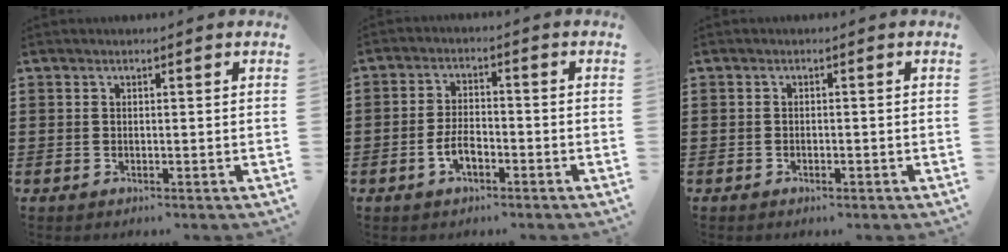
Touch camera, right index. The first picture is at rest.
{"total": 4.1, "force": [-1.8, 2.1, 3.0], "torque": [-0.067, 0.002, -0.037]}
{"total": 0.7, "force": [-0.6, 0.3, 0.3], "torque": [-0.009, -0.002, -0.011]}